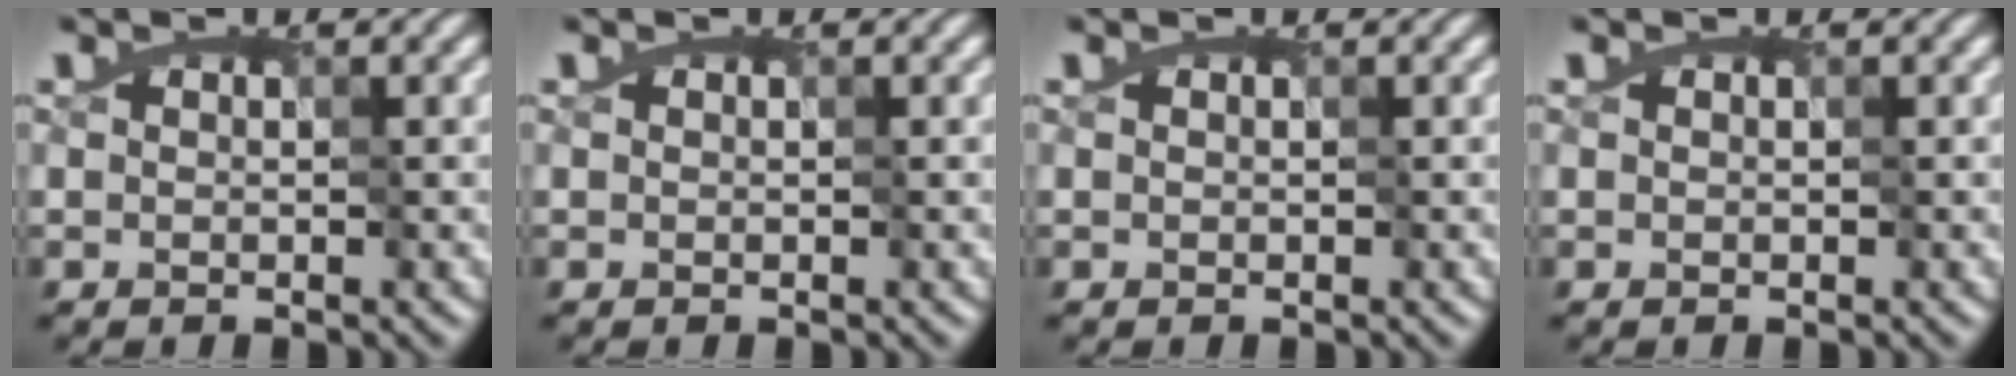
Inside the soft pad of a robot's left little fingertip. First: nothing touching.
{"total": 0.0}
{"total": 0.0}
{"total": 0.0}